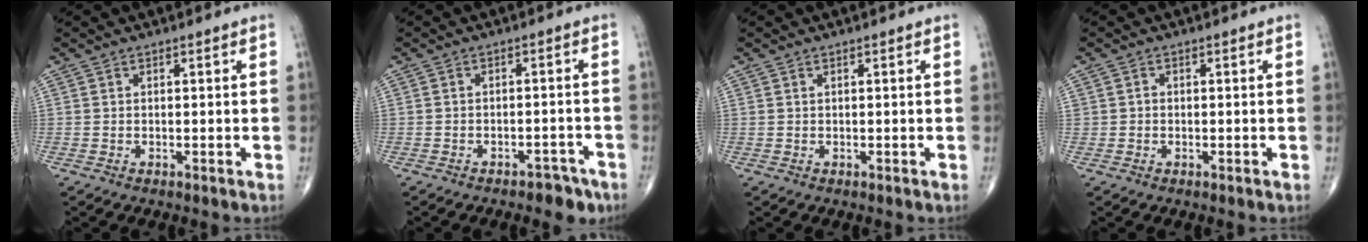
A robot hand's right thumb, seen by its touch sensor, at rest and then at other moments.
{"total": 5.1, "force": [-3.9, 2.6, 2.0], "torque": [-0.010, 0.026, -0.047]}
{"total": 0.0}
{"total": 0.8, "force": [-0.1, 0.8, 0.2], "torque": [0.002, 0.003, -0.001]}